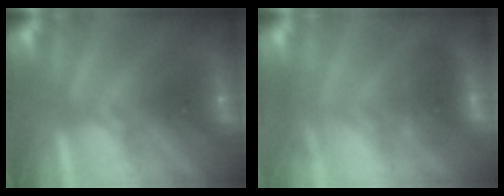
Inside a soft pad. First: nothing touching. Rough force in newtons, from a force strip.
{"total": 3.2}